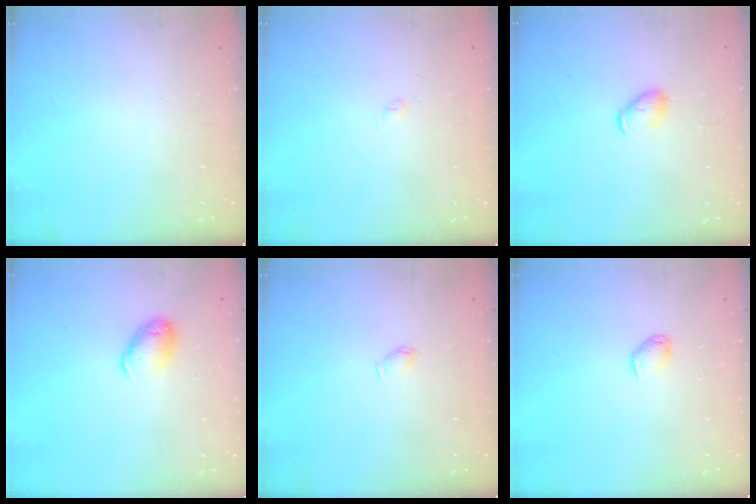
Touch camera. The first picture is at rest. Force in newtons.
{"total": 1.9, "press": 1.9, "slide": 0.3}
{"total": 4.7, "press": 4.6, "slide": 0.7}
{"total": 9.3, "press": 9.1, "slide": 1.6}
{"total": 3.8, "press": 3.7, "slide": 0.8}
{"total": 3.9, "press": 3.8, "slide": 0.7}